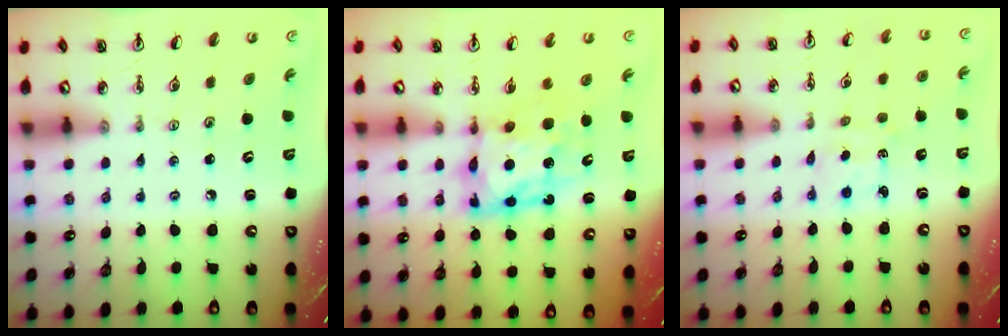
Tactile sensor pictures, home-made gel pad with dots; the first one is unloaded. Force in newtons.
{"total": 10.0, "press": 9.9, "slide": 1.2}
{"total": 1.8, "press": 1.8, "slide": 0.2}